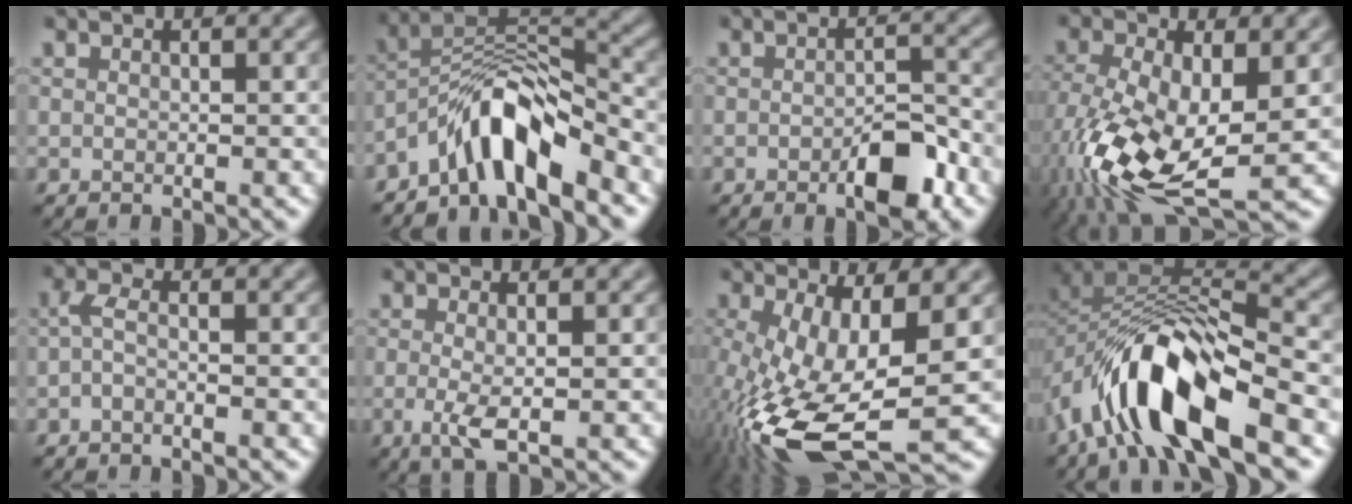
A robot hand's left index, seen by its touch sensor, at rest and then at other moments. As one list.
[{"total": 6.6, "force": [-4.6, 1.6, 4.5], "torque": [-0.072, 0.010, -0.092]}, {"total": 4.6, "force": [-1.9, 1.6, 3.9], "torque": [-0.060, -0.002, -0.027]}, {"total": 12.7, "force": [-3.9, 5.6, 10.7], "torque": [-0.231, -0.028, -0.067]}, {"total": 1.4, "force": [-0.5, 0.4, 1.3], "torque": [-0.032, 0.000, -0.015]}, {"total": 2.6, "force": [-0.3, 0.4, 2.5], "torque": [-0.055, -0.009, -0.005]}, {"total": 12.5, "force": [-3.3, 4.5, 11.2], "torque": [-0.236, -0.027, -0.051]}, {"total": 10.5, "force": [-5.1, 4.2, 8.1], "torque": [-0.154, 0.011, -0.102]}]